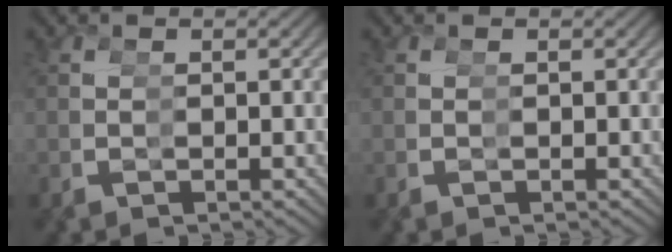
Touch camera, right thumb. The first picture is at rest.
{"total": 0.0}